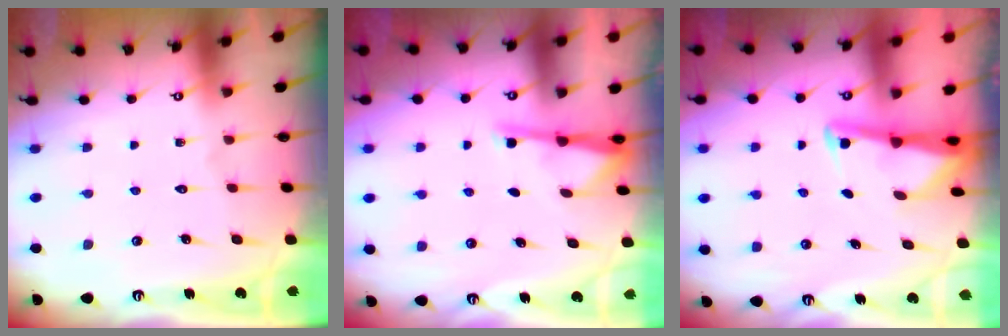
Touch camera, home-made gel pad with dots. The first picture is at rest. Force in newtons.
{"total": 2.8, "press": 2.8, "slide": 0.5}
{"total": 3.0, "press": 3.0, "slide": 0.3}